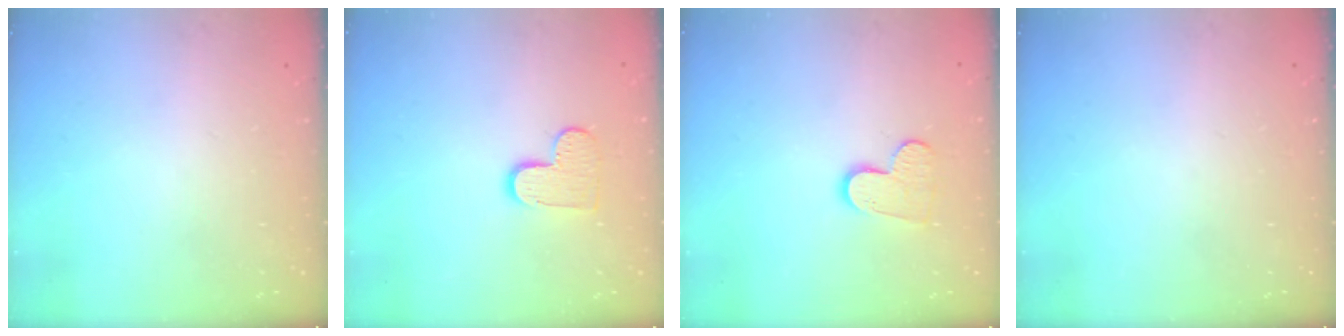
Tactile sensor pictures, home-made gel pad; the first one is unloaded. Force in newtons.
{"total": 8.5, "press": 8.4, "slide": 0.4}
{"total": 8.9, "press": 8.9, "slide": 0.7}
{"total": 0.0}